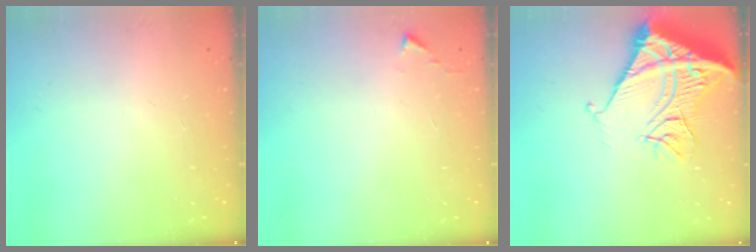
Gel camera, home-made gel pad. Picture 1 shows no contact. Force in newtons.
{"total": 2.7, "press": 2.7, "slide": 0.5}
{"total": 16.2, "press": 16.1, "slide": 2.1}